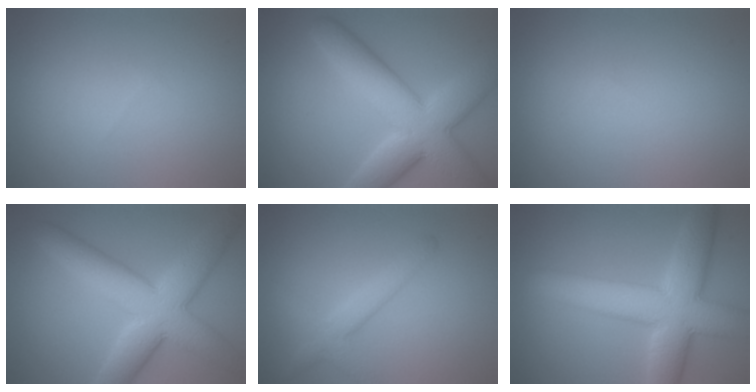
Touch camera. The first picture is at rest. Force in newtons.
{"total": 9.6, "press": 9.6, "slide": 0.6}
{"total": 0.0}
{"total": 9.1, "press": 9.0, "slide": 0.6}
{"total": 2.9, "press": 2.9, "slide": 0.2}
{"total": 9.6, "press": 9.6, "slide": 0.6}